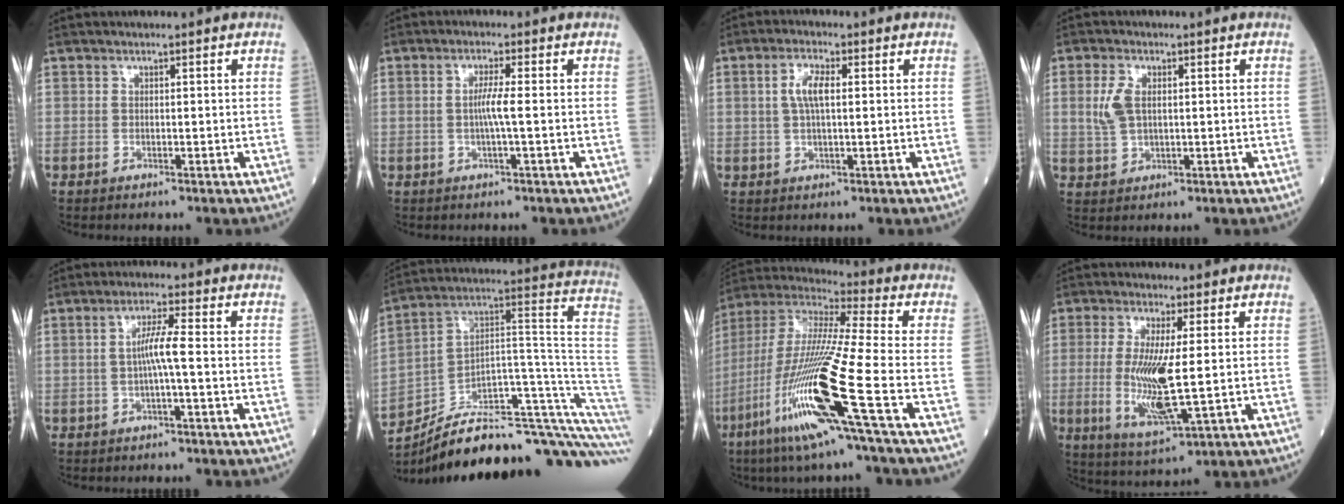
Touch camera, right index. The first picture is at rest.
{"total": 3.0, "force": [-0.2, -0.4, 3.0], "torque": [-0.058, -0.001, -0.005]}
{"total": 4.3, "force": [0.8, 1.2, 4.1], "torque": [-0.084, 0.009, 0.015]}
{"total": 4.2, "force": [0.7, 2.3, 3.5], "torque": [-0.089, 0.005, 0.018]}
{"total": 4.2, "force": [-0.5, -0.3, 4.2], "torque": [-0.077, 0.007, -0.007]}
{"total": 28.4, "force": [-22.4, 3.5, 17.1], "torque": [-0.136, 0.046, -0.322]}
{"total": 20.3, "force": [-8.3, -1.0, 18.5], "torque": [-0.415, -0.045, -0.174]}
{"total": 10.1, "force": [-0.3, 1.4, 10.0], "torque": [-0.218, -0.024, -0.001]}